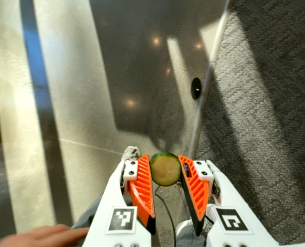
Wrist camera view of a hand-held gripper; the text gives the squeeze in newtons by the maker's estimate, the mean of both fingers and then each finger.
{"total": 6.6, "left": 6.2, "right": 7.0}